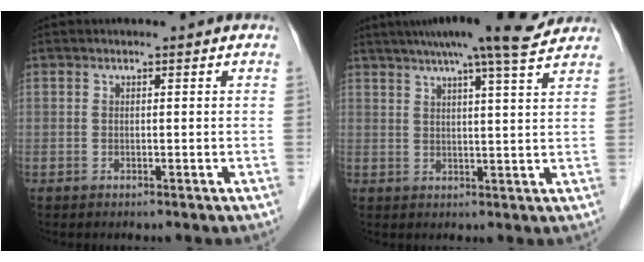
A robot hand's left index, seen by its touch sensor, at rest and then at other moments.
{"total": 12.7, "force": [10.6, -0.3, 7.0], "torque": [-0.114, 0.017, 0.135]}